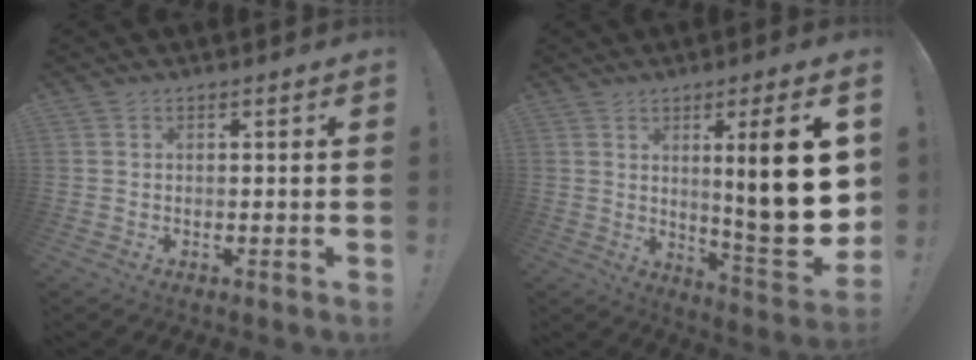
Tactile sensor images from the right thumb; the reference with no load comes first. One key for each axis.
{"total": 19.1, "fx": 3.8, "fy": 2.8, "fz": 18.5, "tx": -0.259, "ty": -0.034, "tz": 0.052}